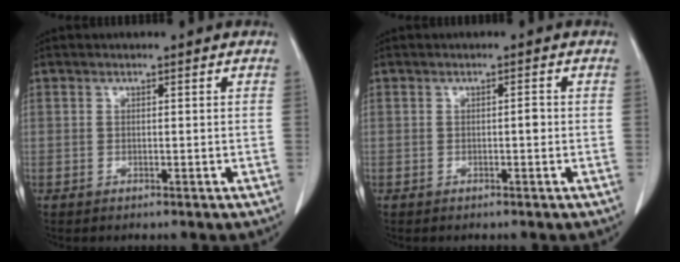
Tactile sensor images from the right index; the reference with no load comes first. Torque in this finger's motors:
{"motor_torque": [0.28, -0.16, 0.00, 0.02]}